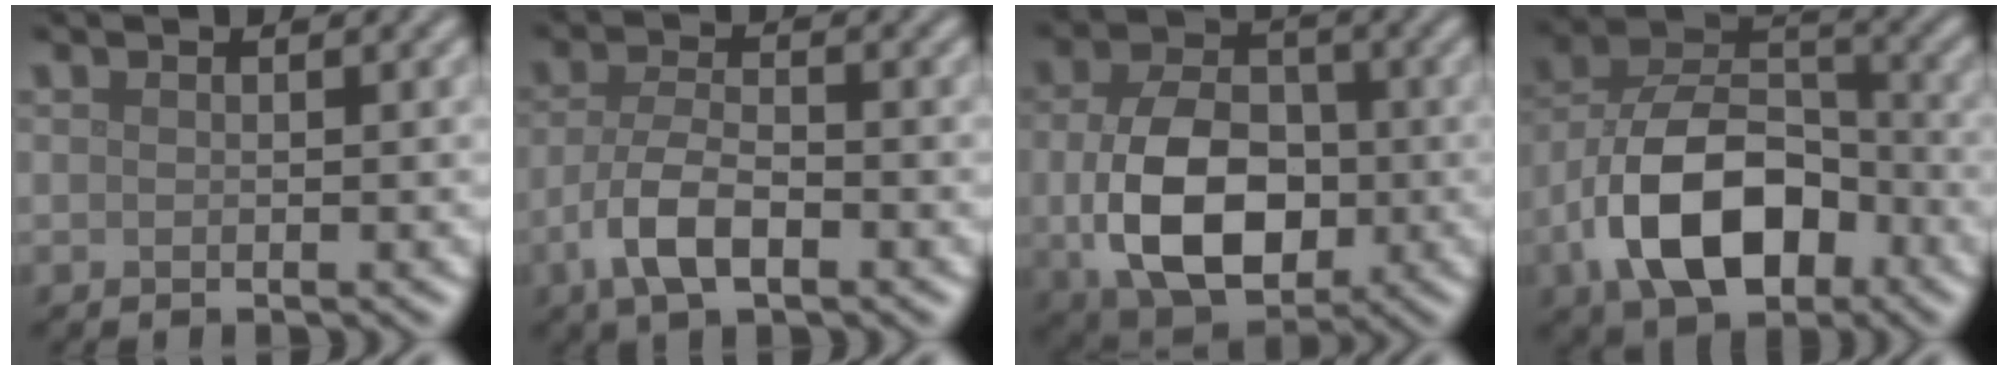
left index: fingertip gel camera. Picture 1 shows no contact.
{"total": 4.6, "force": [-2.1, 1.9, 3.7], "torque": [-0.074, 0.000, -0.044]}
{"total": 10.3, "force": [-1.1, 7.0, 7.4], "torque": [-0.156, -0.019, -0.010]}
{"total": 10.6, "force": [-4.3, 6.2, 7.5], "torque": [-0.142, 0.010, -0.086]}